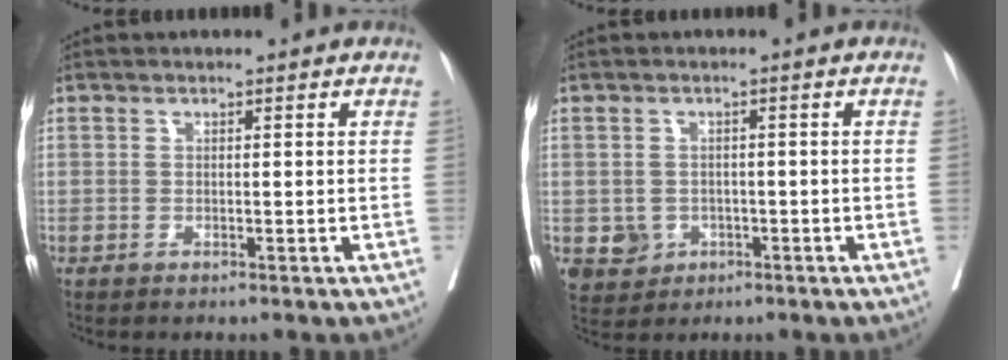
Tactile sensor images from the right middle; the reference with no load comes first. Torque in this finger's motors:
{"motor_torque": [-0.17, -0.35, 0.00, 0.00]}